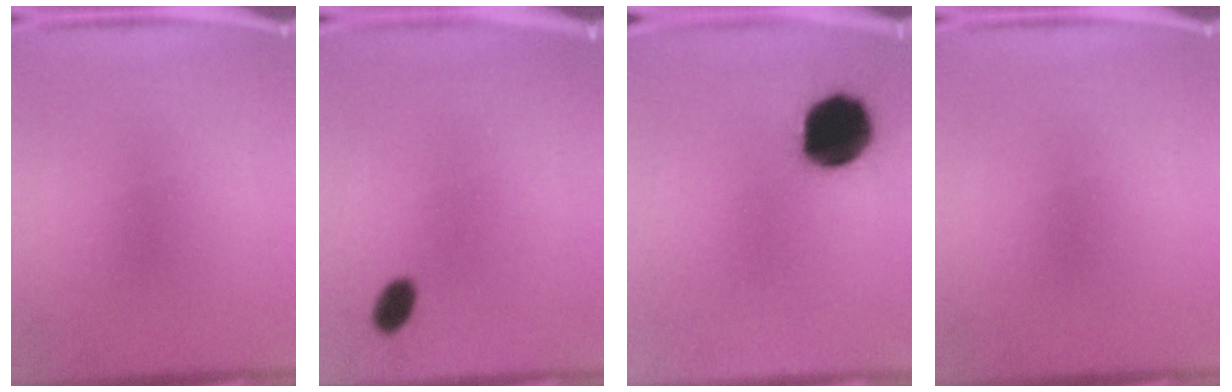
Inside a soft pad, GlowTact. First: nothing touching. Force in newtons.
{"total": 3.3}
{"total": 17.9}
{"total": 0.0}